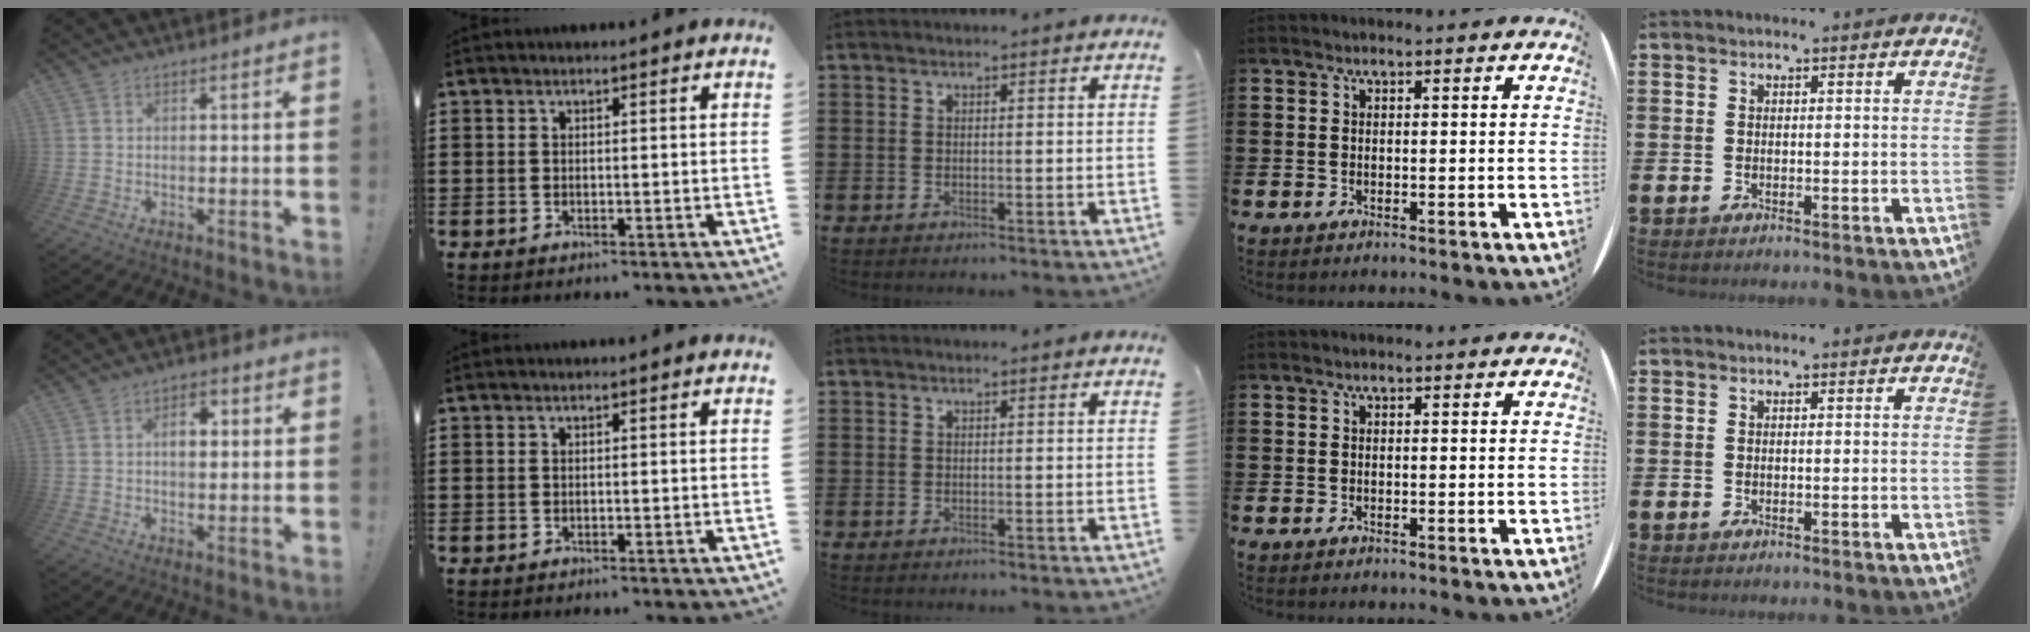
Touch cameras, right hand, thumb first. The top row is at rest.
{"thumb": {"total": 4.8, "force": [1.0, 3.1, 3.5], "torque": [-0.035, -0.001, 0.006]}}